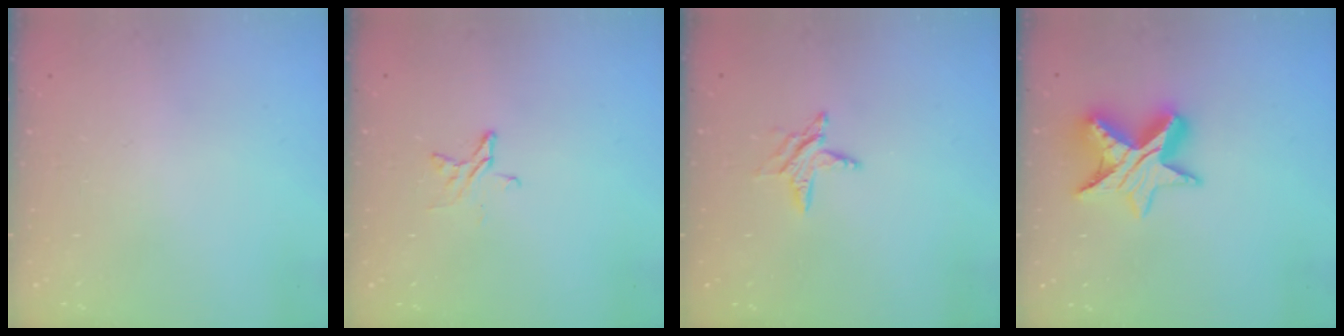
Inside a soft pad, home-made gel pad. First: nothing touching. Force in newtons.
{"total": 3.1, "press": 3.1, "slide": 0.3}
{"total": 4.3, "press": 4.2, "slide": 0.5}
{"total": 10.8, "press": 10.8, "slide": 0.7}